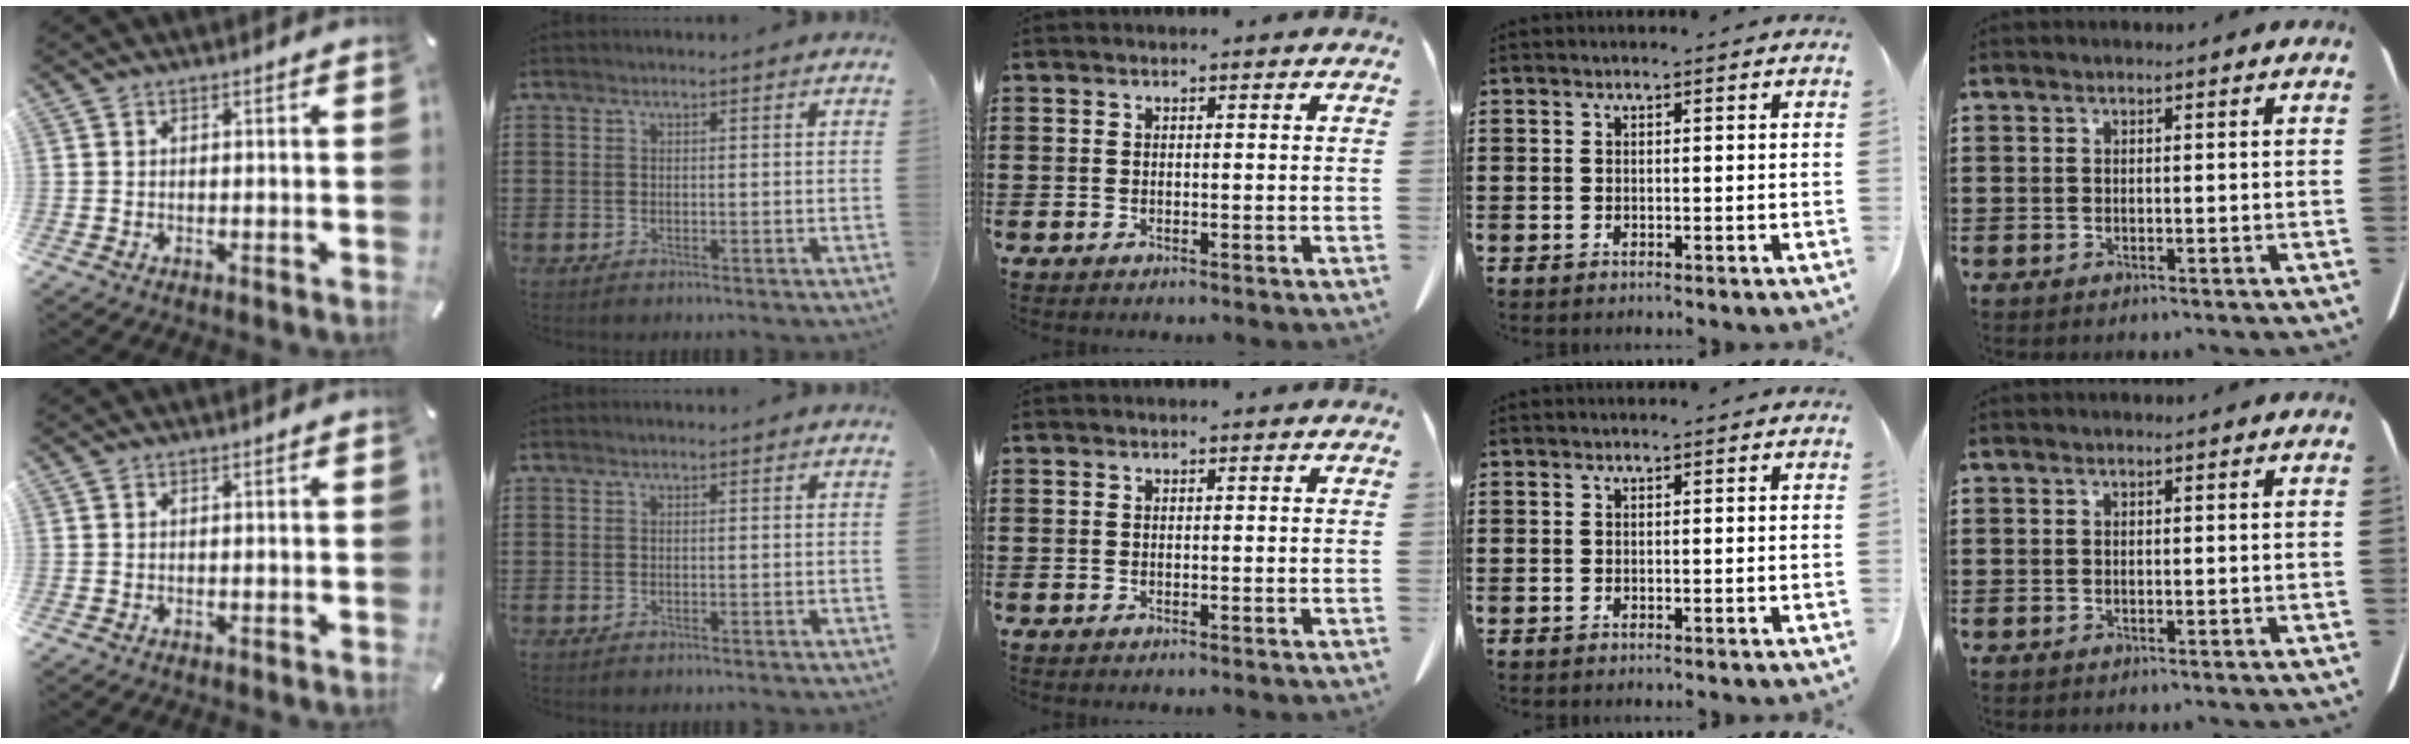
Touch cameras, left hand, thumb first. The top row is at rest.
{}